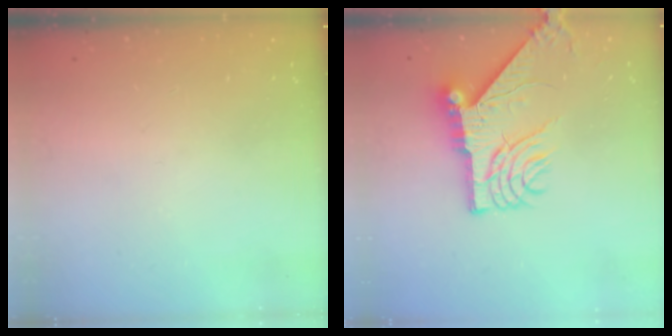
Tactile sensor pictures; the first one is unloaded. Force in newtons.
{"total": 13.8, "press": 13.8, "slide": 1.2}